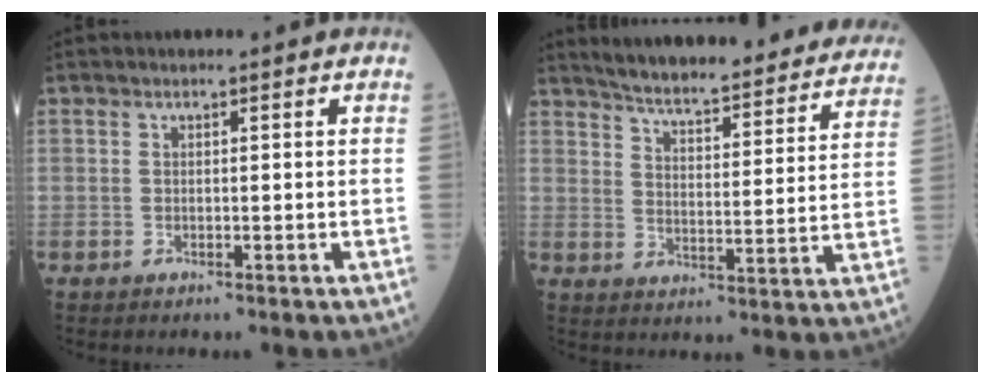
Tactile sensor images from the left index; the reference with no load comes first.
{"total": 28.4, "force": [26.0, 4.1, 10.6], "torque": [-0.156, -0.058, 0.319]}